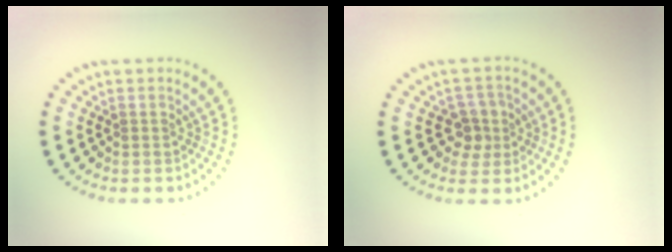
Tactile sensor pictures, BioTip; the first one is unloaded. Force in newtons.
{"total": 2.6, "press": 2.4, "slide": 1.2}